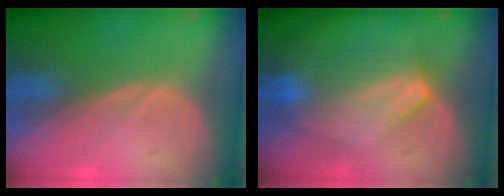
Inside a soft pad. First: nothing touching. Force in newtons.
{"total": 7.0, "press": 6.7, "slide": 1.8}